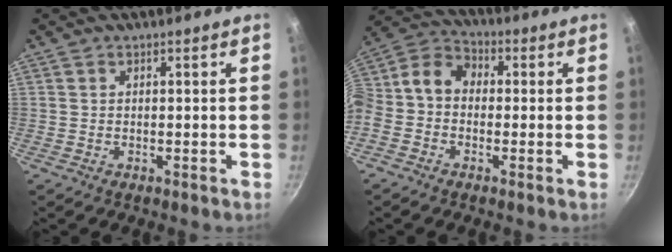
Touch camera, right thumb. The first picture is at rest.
{"total": 10.3, "force": [-1.3, 8.1, 6.2], "torque": [-0.117, 0.048, -0.050]}